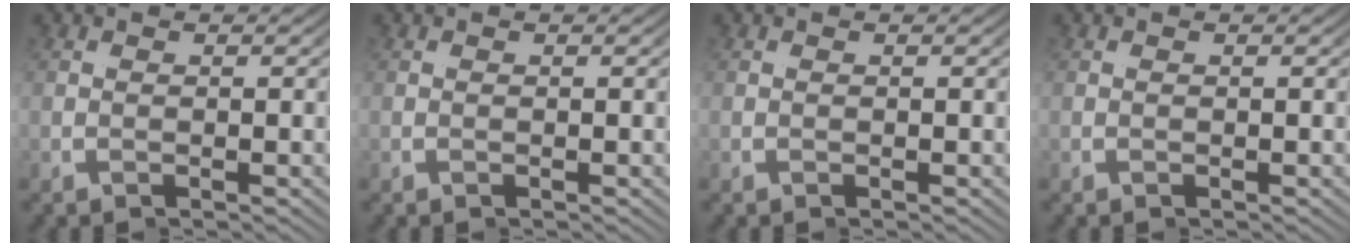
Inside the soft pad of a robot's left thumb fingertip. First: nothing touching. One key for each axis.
{"total": 0.0}
{"total": 0.0}
{"total": 0.0}